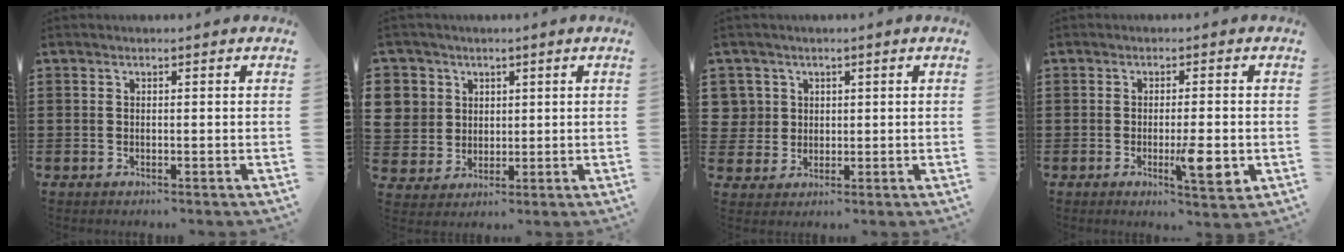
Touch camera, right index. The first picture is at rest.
{"total": 5.9, "force": [2.1, 5.6, 0.1], "torque": [-0.042, 0.007, 0.038]}
{"total": 4.0, "force": [1.1, 3.9, 0.2], "torque": [-0.023, 0.014, 0.021]}
{"total": 5.8, "force": [-1.5, 1.1, 5.5], "torque": [-0.102, -0.015, -0.026]}